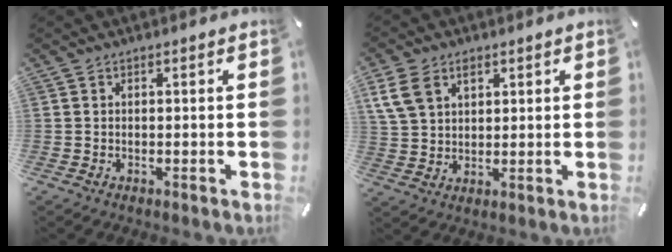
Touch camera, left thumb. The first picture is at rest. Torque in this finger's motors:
{"motor_torque": [0.23, 0.20, 0.18, -0.20, 0.16]}